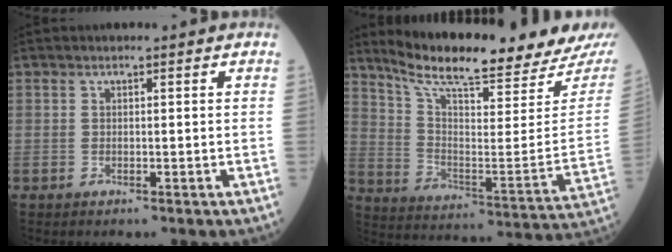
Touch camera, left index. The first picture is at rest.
{"total": 20.8, "force": [18.6, 0.3, 9.4], "torque": [-0.161, -0.067, 0.276]}